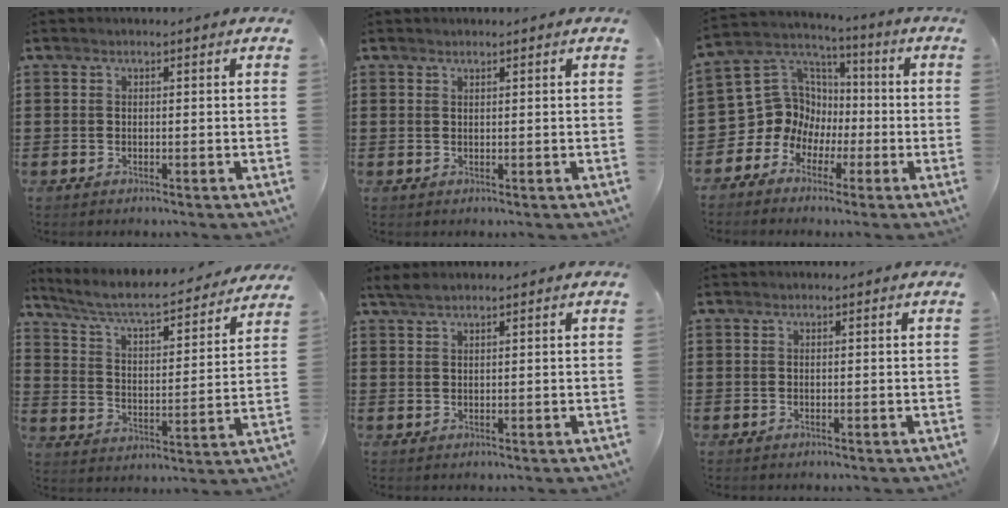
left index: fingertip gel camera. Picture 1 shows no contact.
{"total": 0.7, "force": [0.6, 0.2, 0.3], "torque": [-0.007, 0.000, 0.012]}
{"total": 10.0, "force": [-1.3, 9.7, 2.0], "torque": [-0.102, -0.017, -0.022]}
{"total": 6.4, "force": [5.7, 0.6, 2.9], "torque": [-0.081, -0.039, 0.089]}
{"total": 1.4, "force": [1.2, 0.1, 0.8], "torque": [-0.019, 0.000, 0.023]}
{"total": 0.0}